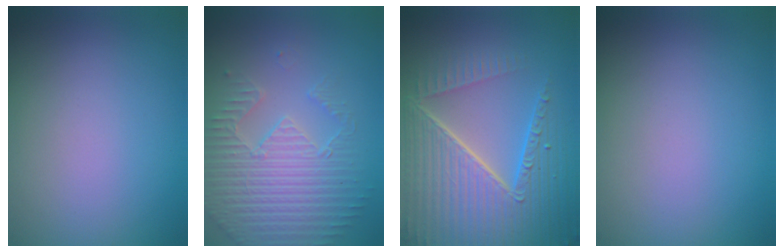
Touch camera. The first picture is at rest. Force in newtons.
{"total": 4.2, "press": 4.1, "slide": 0.9}
{"total": 8.5, "press": 6.0, "slide": 6.1}
{"total": 0.0}